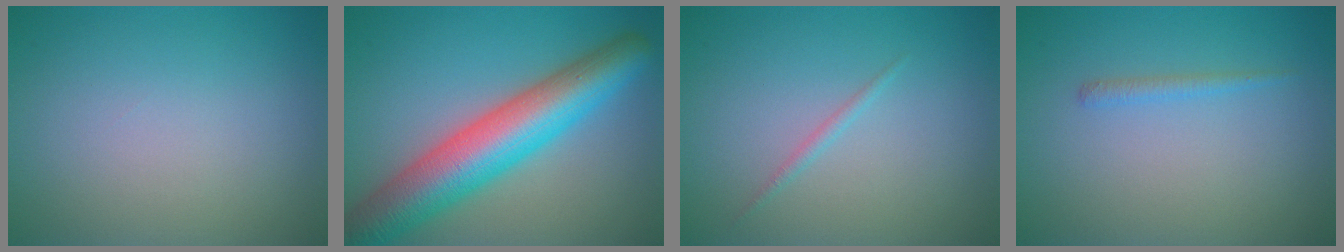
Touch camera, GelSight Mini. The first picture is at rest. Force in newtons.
{"total": 9.7, "press": 9.7, "slide": 0.3}
{"total": 0.7, "press": 0.7, "slide": 0.1}
{"total": 0.9, "press": 0.9, "slide": 0.1}